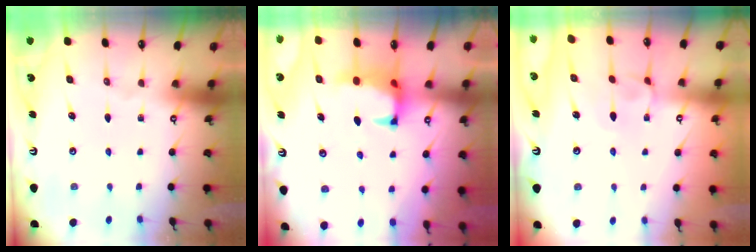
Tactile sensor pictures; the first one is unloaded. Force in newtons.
{"total": 1.2, "press": 0.8, "slide": 1.0}
{"total": 3.9, "press": 3.9, "slide": 0.2}